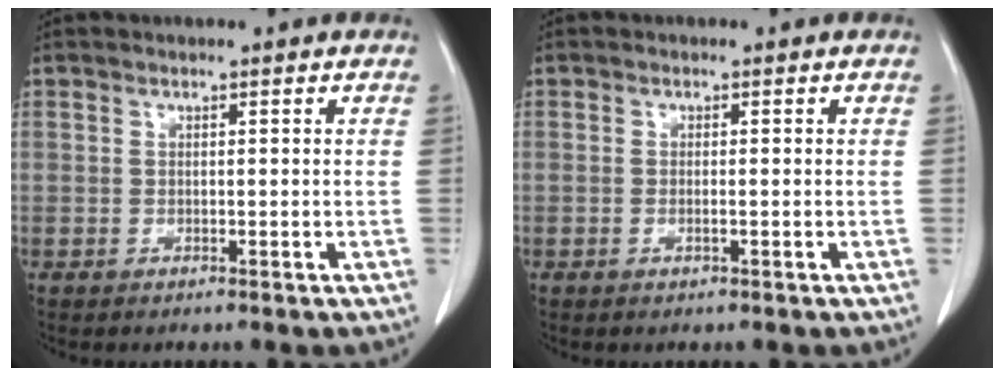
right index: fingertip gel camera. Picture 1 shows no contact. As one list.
[{"total": 0.6, "force": [-0.2, 0.1, 0.6], "torque": [-0.013, -0.001, -0.002]}]